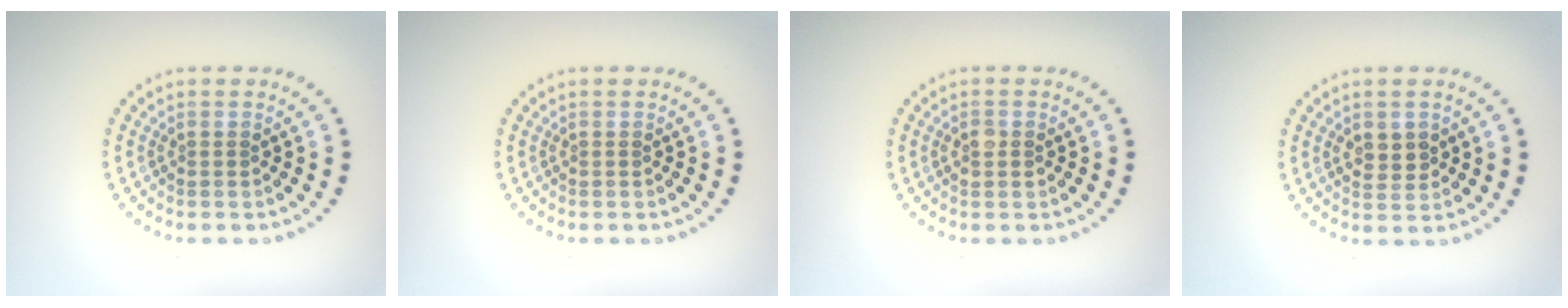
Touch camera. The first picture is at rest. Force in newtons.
{"total": 0.0}
{"total": 1.4, "press": 1.4, "slide": 0.0}
{"total": 1.7, "press": 1.7, "slide": 0.6}